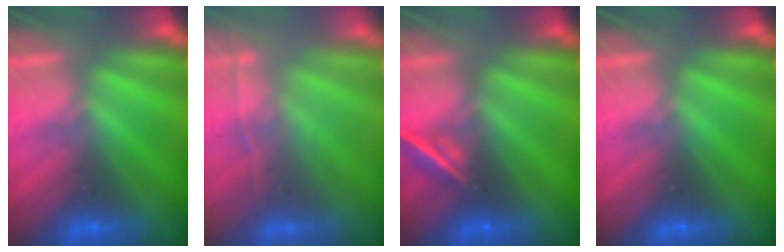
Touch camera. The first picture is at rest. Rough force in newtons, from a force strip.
{"total": 1.9}
{"total": 2.1}
{"total": 0.0}